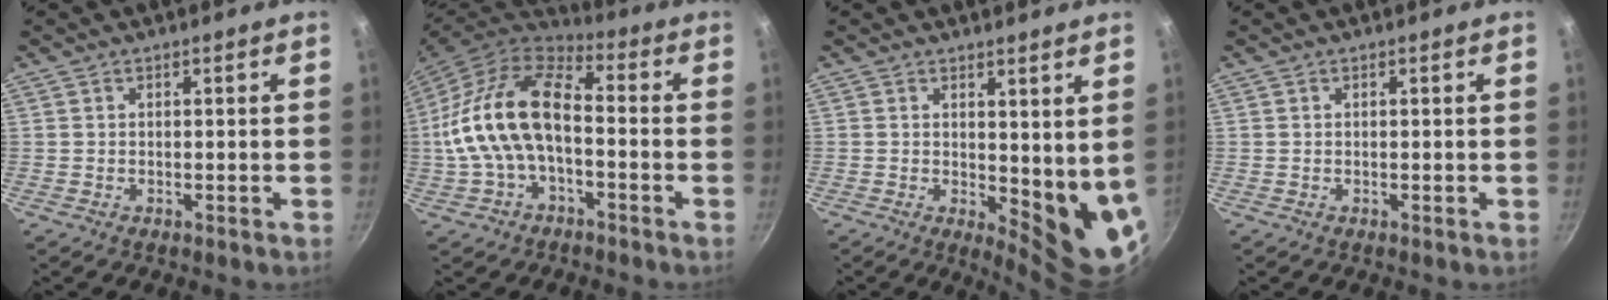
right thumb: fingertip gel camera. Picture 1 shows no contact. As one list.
[{"total": 17.2, "force": [-1.9, 9.5, 14.2], "torque": [-0.262, 0.042, -0.046]}, {"total": 8.6, "force": [2.1, 3.6, 7.5], "torque": [-0.085, -0.031, 0.036]}, {"total": 0.0}]